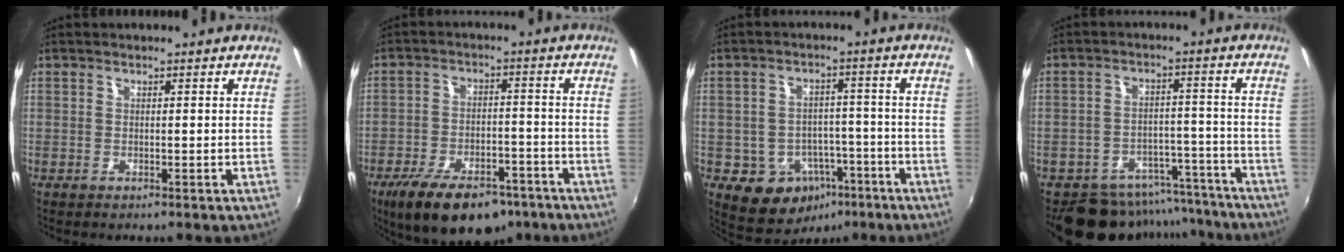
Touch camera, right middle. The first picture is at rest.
{"total": 16.5, "force": [-11.2, 7.4, 9.5], "torque": [-0.185, -0.016, -0.167]}
{"total": 10.6, "force": [-5.4, 8.3, 4.0], "torque": [-0.080, 0.020, -0.051]}
{"total": 14.5, "force": [-12.8, 6.0, 3.0], "torque": [-0.063, 0.035, -0.165]}